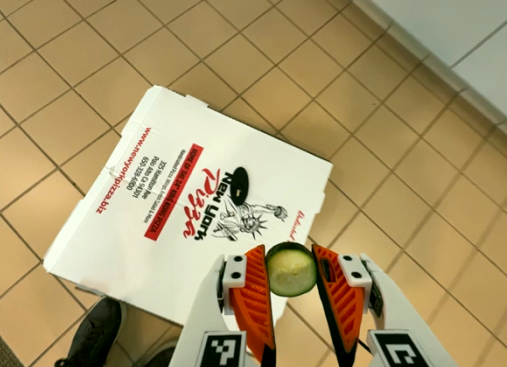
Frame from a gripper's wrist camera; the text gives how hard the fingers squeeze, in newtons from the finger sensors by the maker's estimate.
{"total": 7.7, "left": 7.6, "right": 7.8}